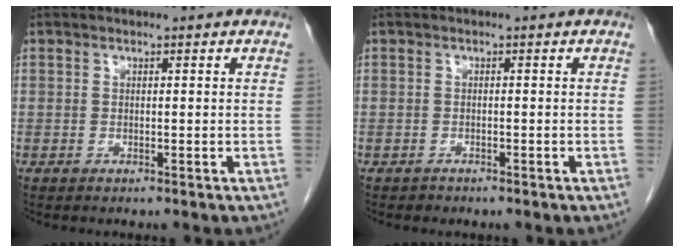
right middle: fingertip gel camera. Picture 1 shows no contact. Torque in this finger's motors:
{"motor_torque": [-0.51, -0.07, -0.02, -0.01]}